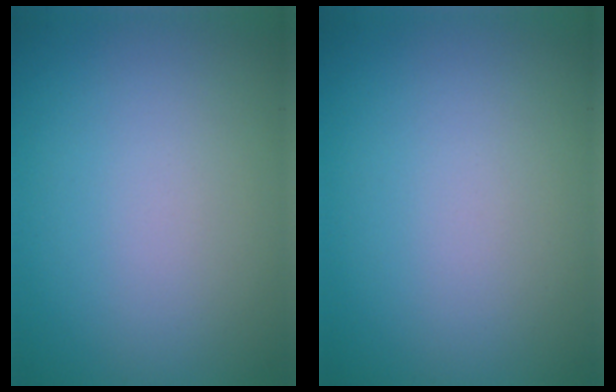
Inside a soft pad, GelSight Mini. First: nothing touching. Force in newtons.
{"total": 0.0}